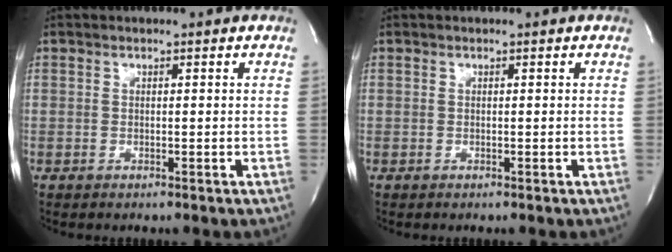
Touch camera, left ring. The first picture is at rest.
{"total": 0.0}